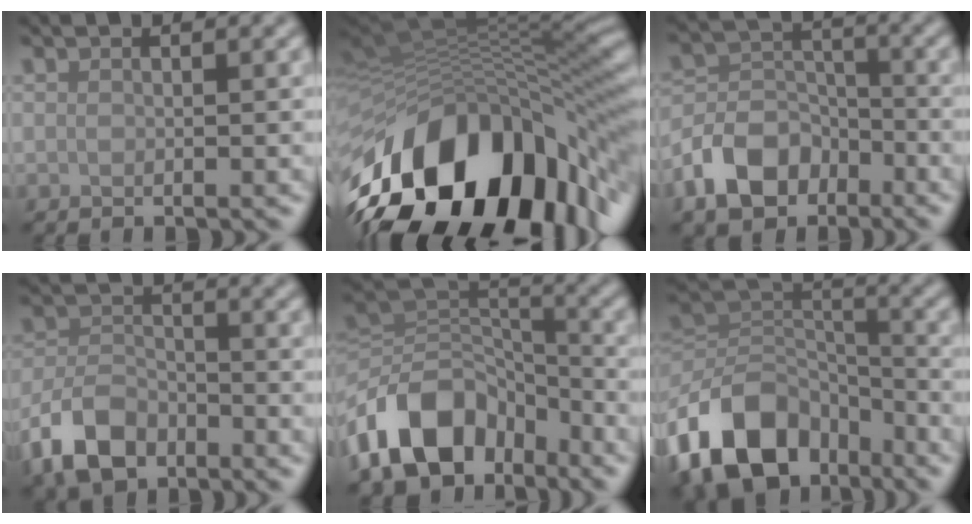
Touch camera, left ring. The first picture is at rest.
{"total": 17.1, "force": [-5.8, 9.4, 13.1], "torque": [-0.220, -0.007, -0.097]}
{"total": 6.6, "force": [-3.8, 4.4, 3.1], "torque": [-0.055, 0.001, -0.085]}
{"total": 5.9, "force": [-3.7, 3.5, 3.1], "torque": [-0.061, -0.001, -0.080]}
{"total": 11.6, "force": [-6.4, 7.5, 6.0], "torque": [-0.108, 0.006, -0.129]}
{"total": 12.7, "force": [-7.3, 8.0, 6.5], "torque": [-0.131, 0.001, -0.142]}